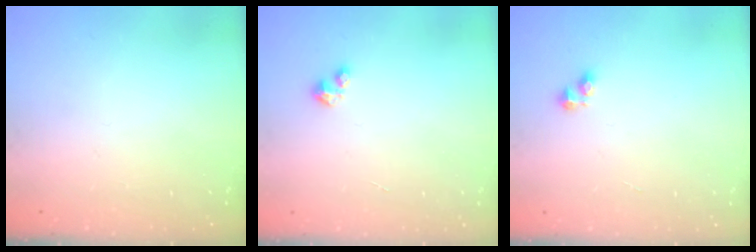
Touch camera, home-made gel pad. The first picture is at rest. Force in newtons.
{"total": 1.7, "press": 1.7, "slide": 0.2}
{"total": 2.5, "press": 2.5, "slide": 0.3}